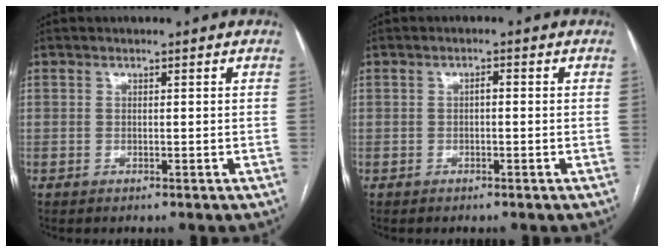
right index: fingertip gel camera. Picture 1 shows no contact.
{"total": 1.0, "force": [-0.1, 0.4, 0.9], "torque": [-0.015, 0.004, -0.003]}